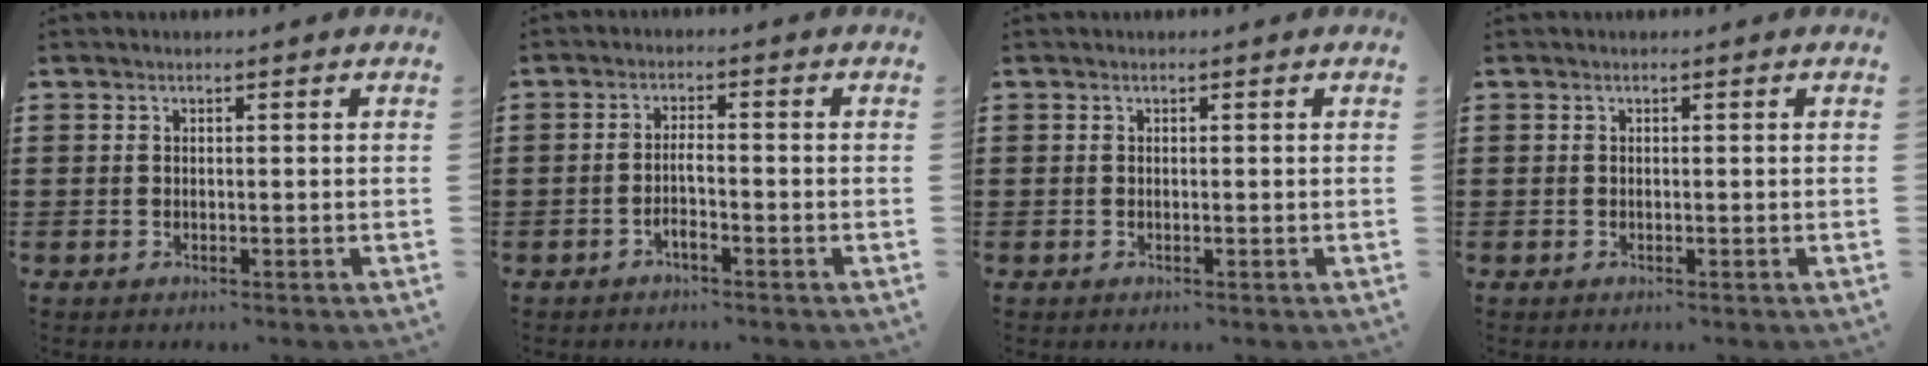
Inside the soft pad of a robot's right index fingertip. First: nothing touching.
{"total": 2.2, "force": [-1.3, 0.4, 1.7], "torque": [-0.033, 0.002, -0.025]}
{"total": 0.0}
{"total": 0.0}